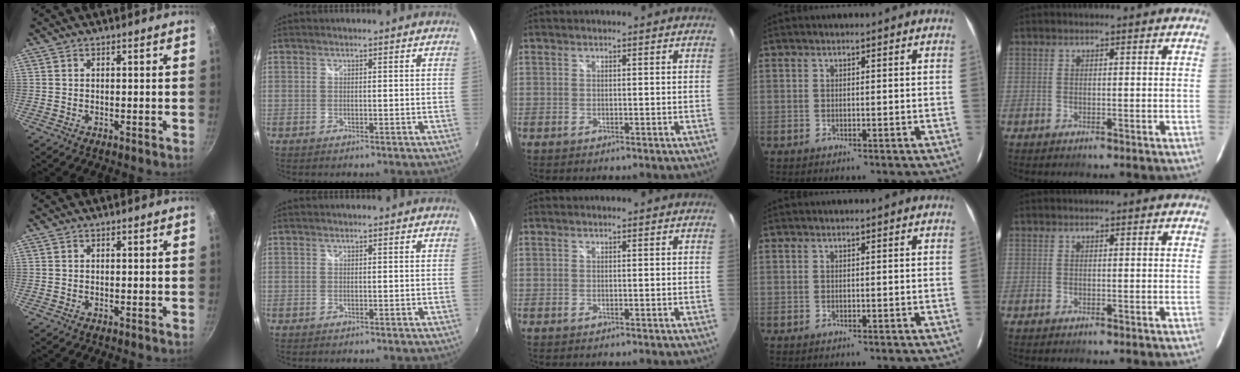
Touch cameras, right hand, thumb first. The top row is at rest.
{}